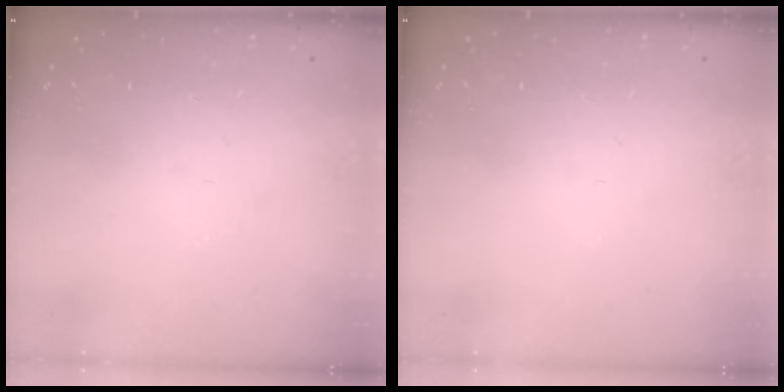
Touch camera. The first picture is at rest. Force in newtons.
{"total": 0.0}